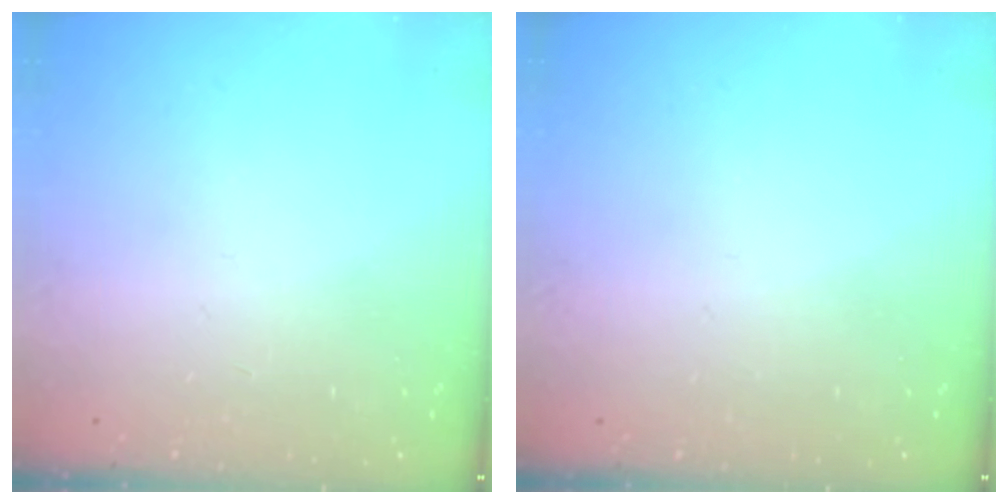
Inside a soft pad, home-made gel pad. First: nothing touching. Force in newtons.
{"total": 0.0}